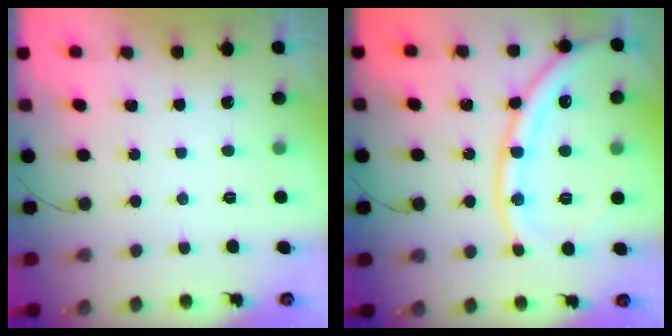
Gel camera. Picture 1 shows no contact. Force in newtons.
{"total": 15.9, "press": 15.8, "slide": 2.0}